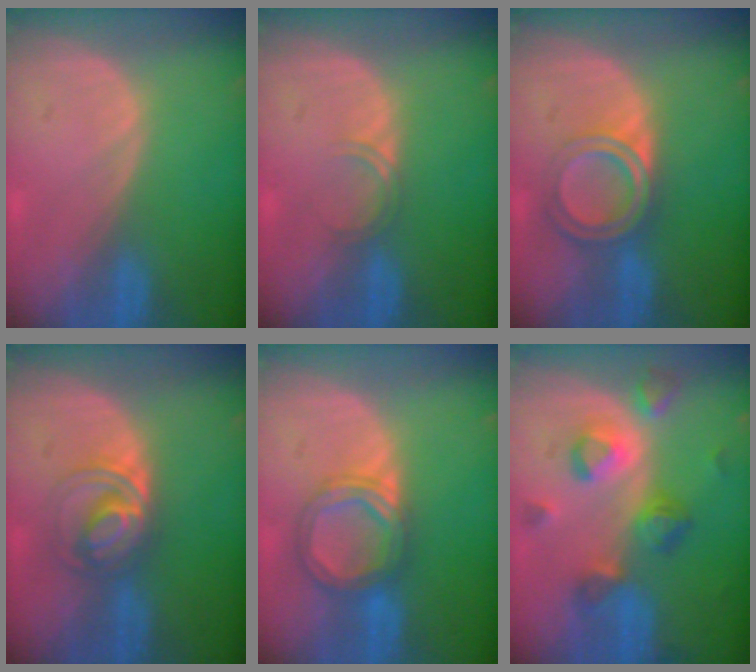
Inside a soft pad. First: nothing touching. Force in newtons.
{"total": 1.7, "press": 1.7, "slide": 0.3}
{"total": 6.3, "press": 5.3, "slide": 3.4}
{"total": 6.0, "press": 5.6, "slide": 2.1}
{"total": 5.8, "press": 5.8, "slide": 0.2}
{"total": 8.0, "press": 7.7, "slide": 2.2}